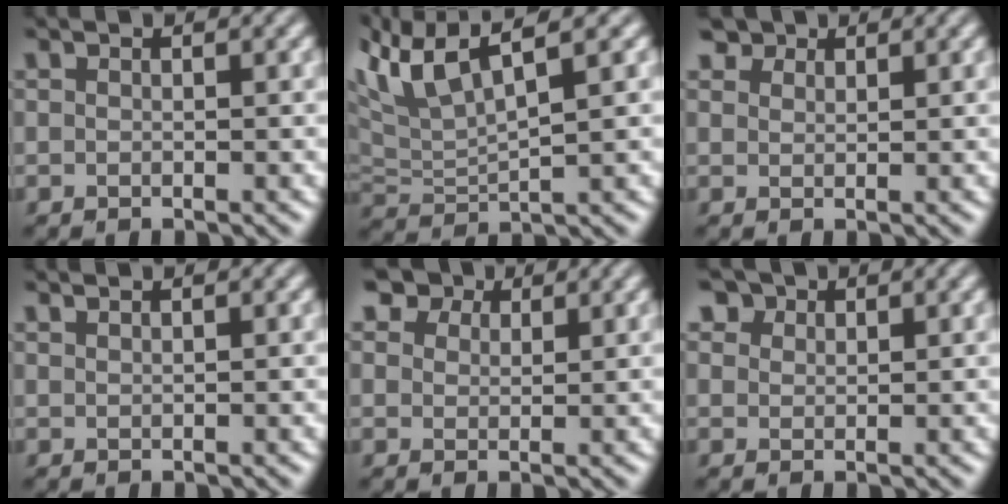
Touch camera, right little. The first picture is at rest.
{"total": 6.2, "force": [4.3, 1.5, 4.2], "torque": [-0.098, 0.020, 0.081]}
{"total": 2.7, "force": [2.2, 1.5, 0.7], "torque": [-0.021, -0.009, 0.047]}
{"total": 0.9, "force": [0.8, 0.2, 0.3], "torque": [-0.002, 0.000, 0.009]}
{"total": 5.0, "force": [3.7, 2.8, 1.8], "torque": [-0.052, -0.003, 0.062]}
{"total": 3.3, "force": [2.4, 2.1, 1.1], "torque": [-0.033, -0.002, 0.043]}